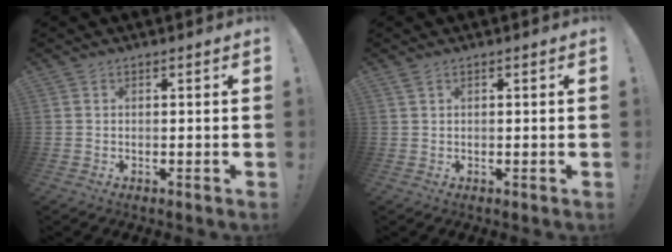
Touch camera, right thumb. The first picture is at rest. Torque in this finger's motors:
{"motor_torque": [-0.11, 0.18, 0.49, -0.02, 0.00]}